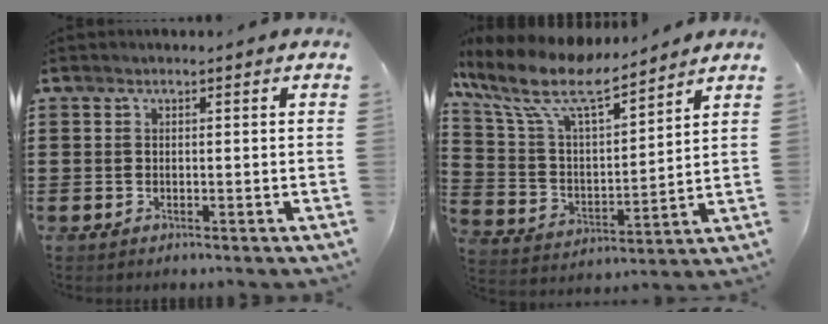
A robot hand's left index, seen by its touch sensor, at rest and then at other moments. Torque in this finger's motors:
{"motor_torque": [1.69, -0.45, 0.85, 0.21]}